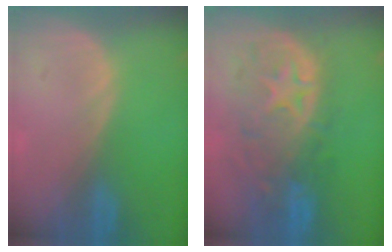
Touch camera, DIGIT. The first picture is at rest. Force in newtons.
{"total": 11.2, "press": 9.7, "slide": 5.5}